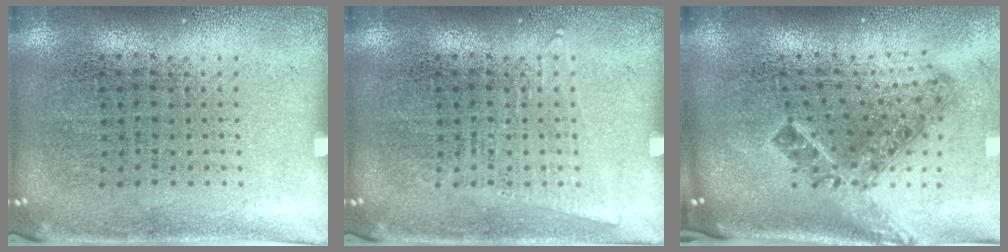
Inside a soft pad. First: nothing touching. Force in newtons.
{"total": 0.9, "press": 0.9, "slide": 0.3}
{"total": 1.9, "press": 1.3, "slide": 1.4}